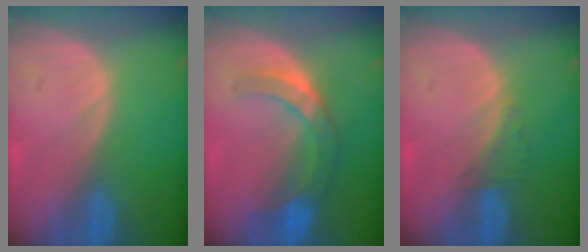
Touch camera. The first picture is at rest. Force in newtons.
{"total": 7.2, "press": 6.4, "slide": 3.3}
{"total": 1.7, "press": 1.6, "slide": 0.7}